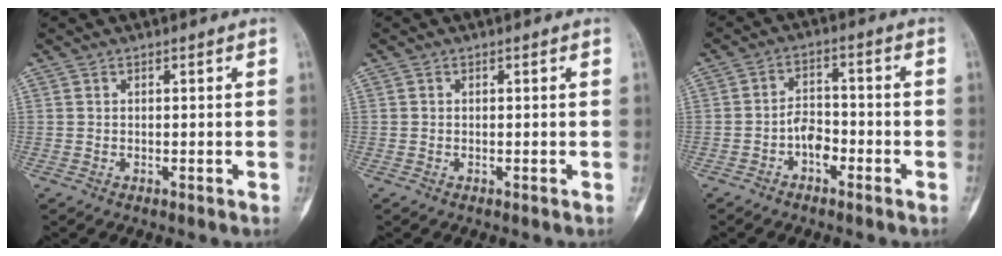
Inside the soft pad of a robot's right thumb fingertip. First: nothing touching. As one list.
[{"total": 0.0}, {"total": 4.7, "force": [-2.2, 2.9, 3.0], "torque": [-0.034, 0.027, -0.047]}]